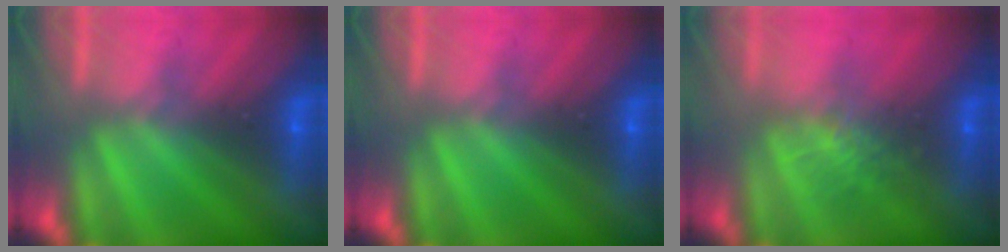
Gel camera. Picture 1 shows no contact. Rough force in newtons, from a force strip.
{"total": 0.0}
{"total": 2.7}